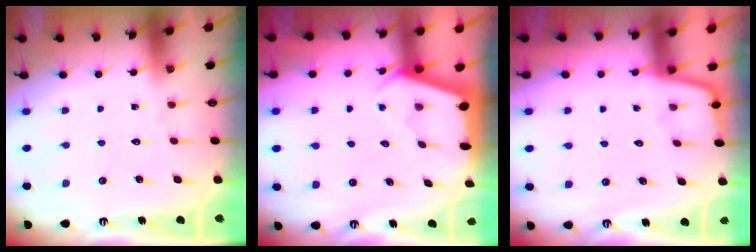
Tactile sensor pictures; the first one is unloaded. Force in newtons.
{"total": 2.4, "press": 2.4, "slide": 0.3}
{"total": 1.7, "press": 1.7, "slide": 0.4}